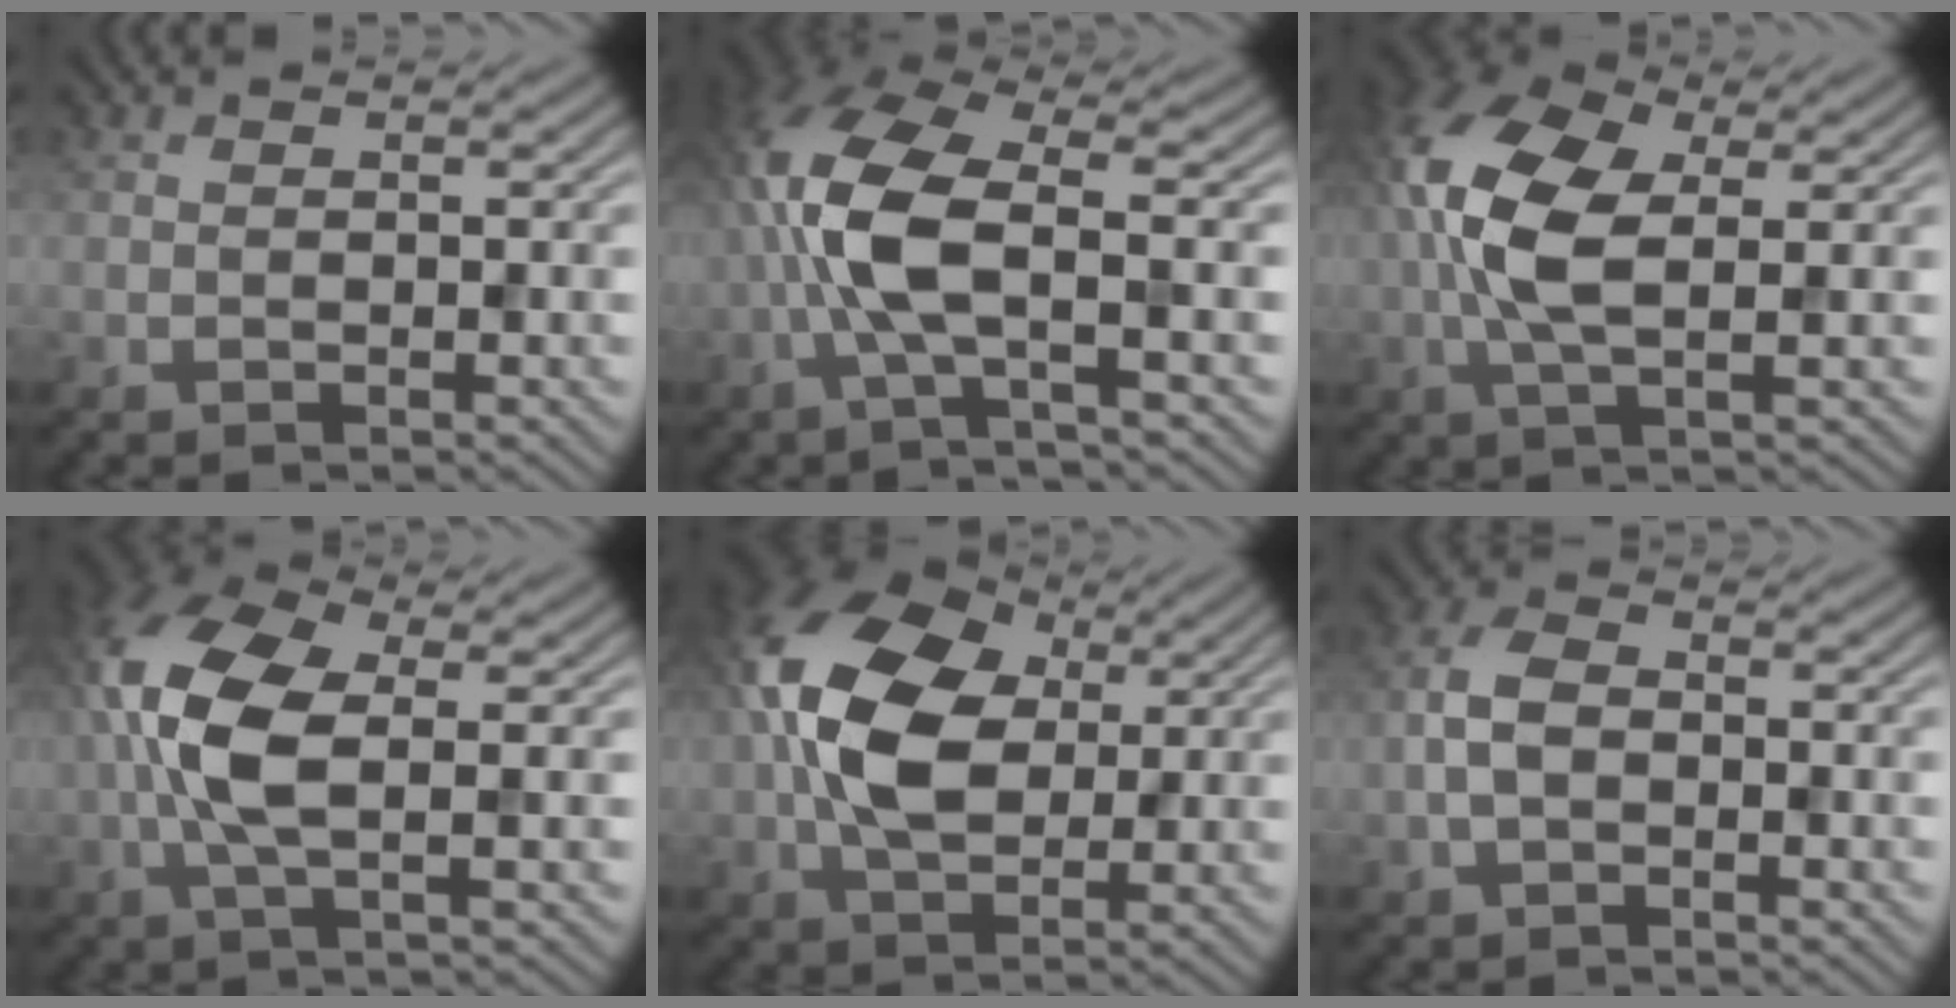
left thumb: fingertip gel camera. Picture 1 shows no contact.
{"total": 9.4, "force": [-1.4, 3.2, 8.7], "torque": [-0.202, 0.013, -0.036]}
{"total": 10.6, "force": [0.8, 5.2, 9.2], "torque": [-0.224, 0.015, 0.004]}
{"total": 9.8, "force": [0.0, 4.4, 8.7], "torque": [-0.202, 0.016, -0.012]}
{"total": 14.0, "force": [2.4, 8.8, 10.6], "torque": [-0.252, 0.022, 0.033]}
{"total": 3.8, "force": [-0.9, 2.3, 2.9], "torque": [-0.071, 0.010, -0.028]}